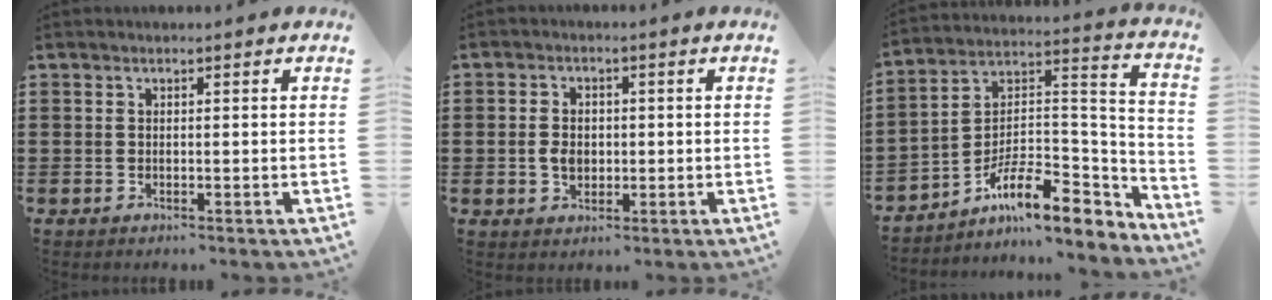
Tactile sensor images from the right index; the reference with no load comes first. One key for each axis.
{"total": 3.5, "fx": -0.2, "fy": 2.5, "fz": 2.5, "tx": -0.060, "ty": 0.002, "tz": -0.007}
{"total": 11.5, "fx": -7.3, "fy": 4.3, "fz": 7.8, "tx": -0.141, "ty": 0.009, "tz": -0.138}